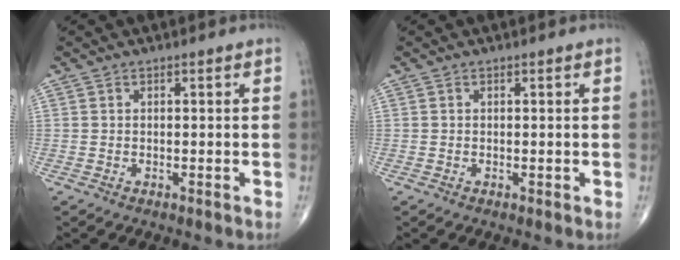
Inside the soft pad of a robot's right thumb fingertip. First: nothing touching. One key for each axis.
{"total": 0.0}